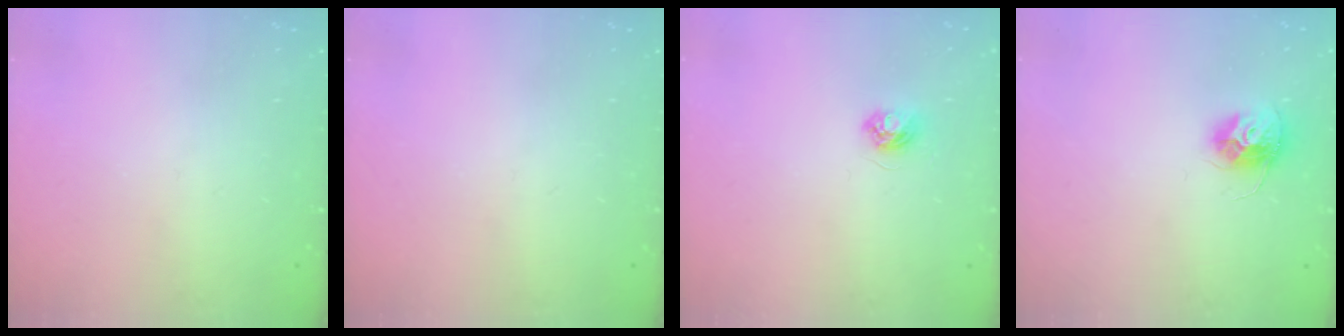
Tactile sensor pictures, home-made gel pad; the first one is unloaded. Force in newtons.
{"total": 0.0}
{"total": 4.0, "press": 4.0, "slide": 0.4}
{"total": 10.7, "press": 10.7, "slide": 0.7}